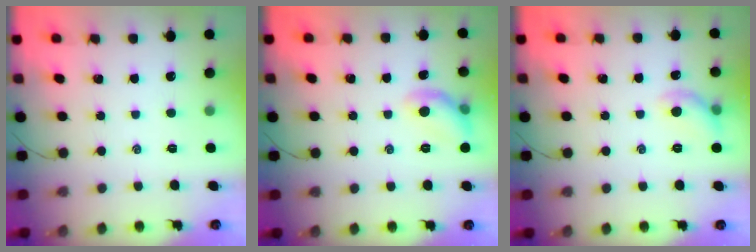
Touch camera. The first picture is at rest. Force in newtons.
{"total": 8.6, "press": 8.5, "slide": 1.6}
{"total": 6.9, "press": 6.8, "slide": 0.9}